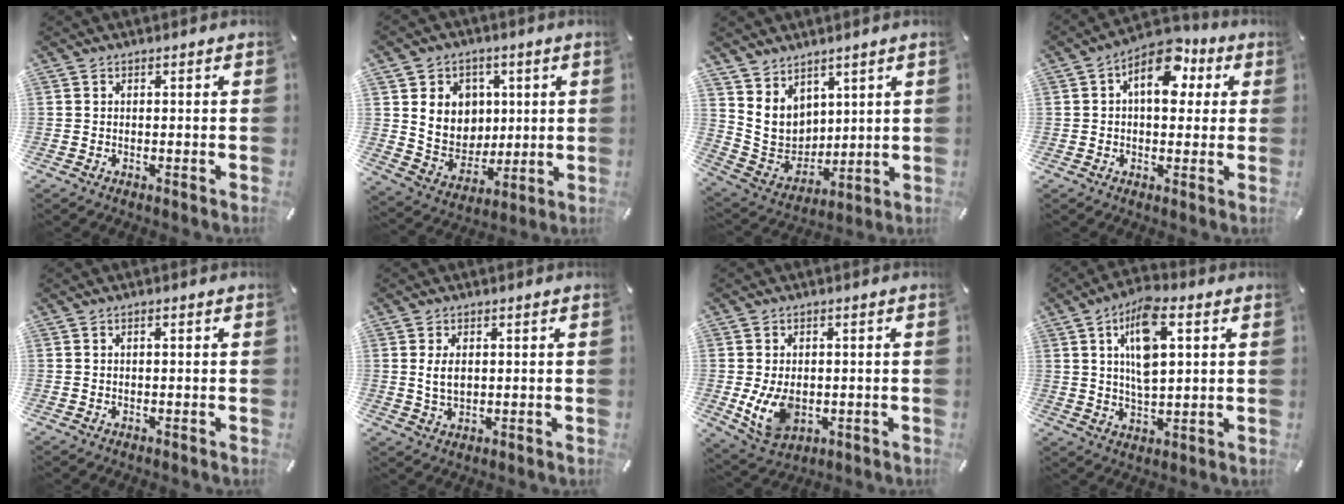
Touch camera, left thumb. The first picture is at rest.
{"total": 10.4, "force": [2.9, 9.8, 2.1], "torque": [-0.040, -0.018, 0.066]}
{"total": 9.5, "force": [5.1, 7.8, 2.0], "torque": [-0.072, -0.046, 0.108]}
{"total": 11.2, "force": [3.9, 6.7, 8.1], "torque": [-0.106, -0.014, 0.064]}
{"total": 0.5, "force": [0.0, 0.1, 0.5], "torque": [-0.010, 0.001, 0.000]}
{"total": 4.0, "force": [0.9, 2.5, 3.0], "torque": [-0.063, -0.001, 0.010]}
{"total": 8.1, "force": [-1.0, 5.8, 5.6], "torque": [-0.116, -0.006, -0.017]}
{"total": 12.0, "force": [4.4, 5.3, 9.8], "torque": [-0.183, -0.001, 0.072]}